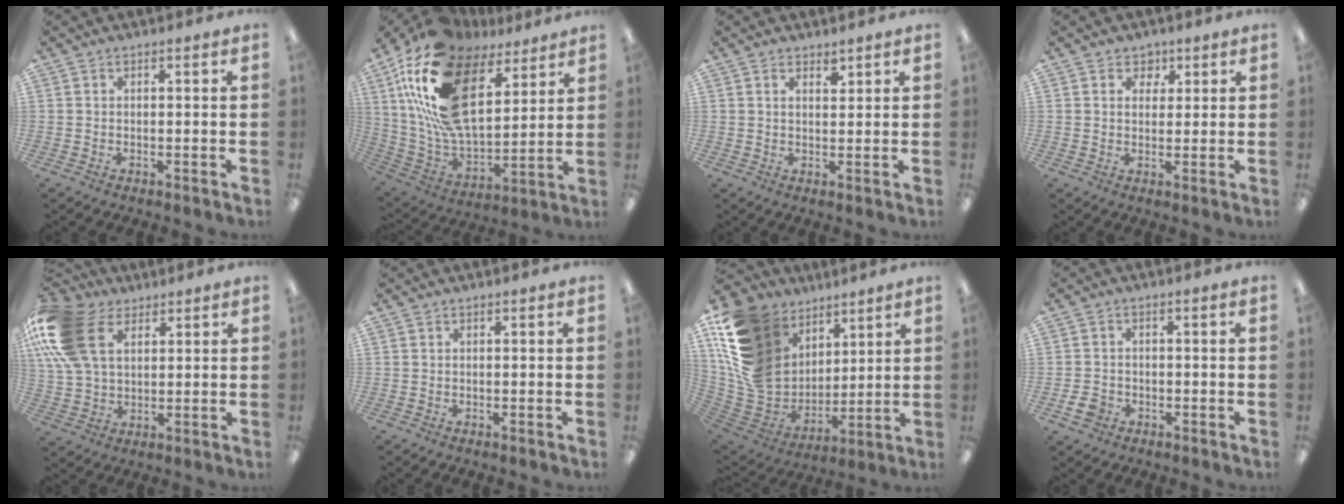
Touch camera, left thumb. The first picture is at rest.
{"total": 24.3, "force": [11.0, 13.5, 16.9], "torque": [-0.339, -0.060, 0.200]}
{"total": 2.0, "force": [1.8, 0.9, 0.4], "torque": [0.006, -0.009, 0.030]}
{"total": 3.8, "force": [2.0, 3.2, 0.4], "torque": [0.005, -0.004, 0.032]}
{"total": 19.2, "force": [7.6, 12.7, 12.3], "torque": [-0.292, -0.007, 0.137]}
{"total": 0.0}
{"total": 20.0, "force": [8.9, 15.0, 9.8], "torque": [-0.218, -0.050, 0.176]}
{"total": 3.7, "force": [-1.7, 3.0, 1.5], "torque": [-0.029, 0.004, -0.030]}